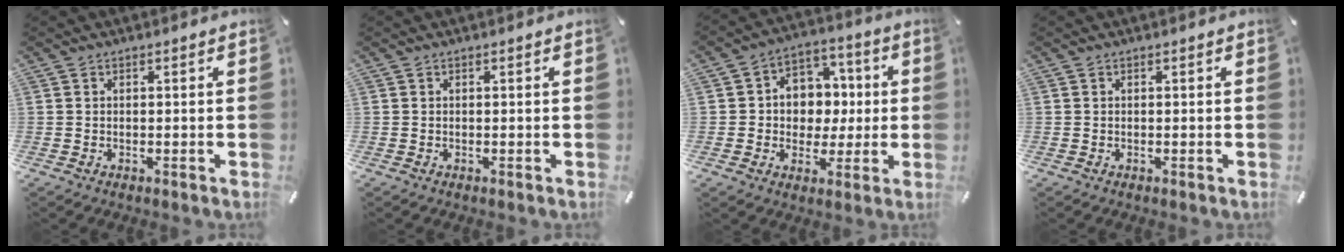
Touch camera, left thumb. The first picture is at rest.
{"total": 0.0}
{"total": 9.0, "force": [-0.5, 8.6, 2.7], "torque": [-0.038, 0.006, -0.006]}
{"total": 0.0}